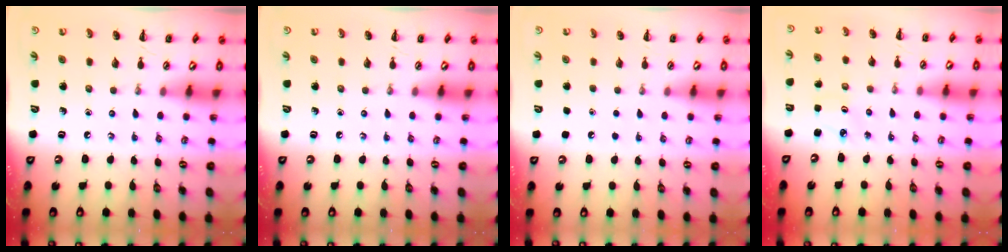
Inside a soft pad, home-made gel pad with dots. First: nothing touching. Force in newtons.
{"total": 0.0}
{"total": 1.7, "press": 1.6, "slide": 0.1}
{"total": 2.4, "press": 2.3, "slide": 0.7}